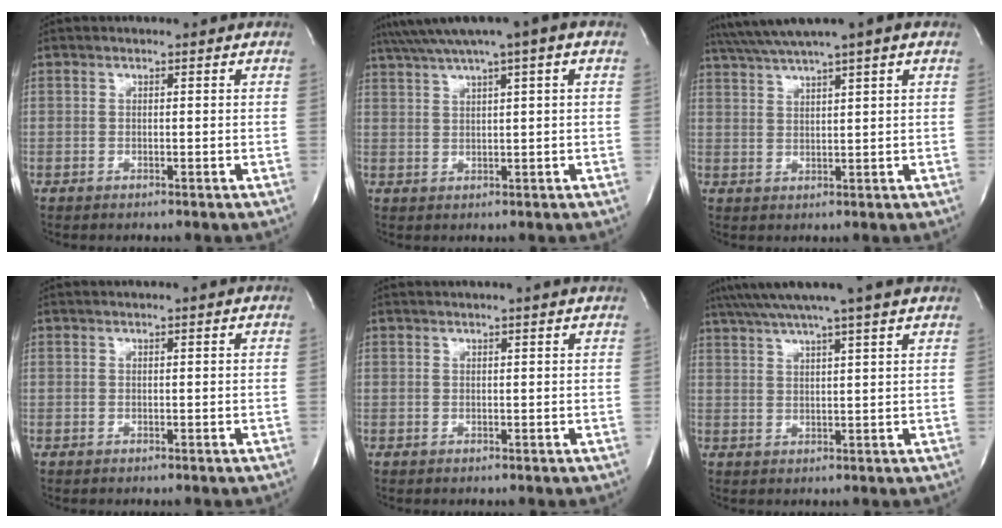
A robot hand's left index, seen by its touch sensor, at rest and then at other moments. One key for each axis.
{"total": 7.9, "fx": 5.1, "fy": -0.3, "fz": 6.1, "tx": -0.107, "ty": 0.034, "tz": 0.081}
{"total": 8.4, "fx": 6.4, "fy": -0.8, "fz": 5.3, "tx": -0.096, "ty": 0.031, "tz": 0.102}
{"total": 0.6, "fx": 0.4, "fy": -0.4, "fz": 0.3, "tx": -0.010, "ty": 0.002, "tz": 0.017}
{"total": 4.2, "fx": 3.7, "fy": -1.0, "fz": 1.7, "tx": -0.018, "ty": 0.015, "tz": 0.041}
{"total": 12.2, "fx": 10.3, "fy": -1.2, "fz": 6.4, "tx": -0.119, "ty": 0.021, "tz": 0.142}